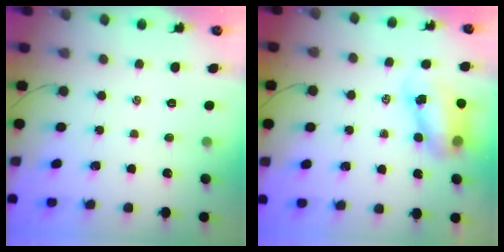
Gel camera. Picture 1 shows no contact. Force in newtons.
{"total": 8.0, "press": 7.8, "slide": 1.5}